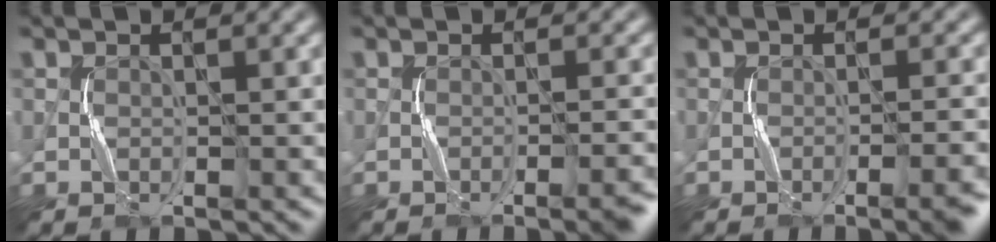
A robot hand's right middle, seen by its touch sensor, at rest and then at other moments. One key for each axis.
{"total": 2.0, "fx": -1.1, "fy": 0.2, "fz": 1.7, "tx": -0.019, "ty": 0.009, "tz": -0.019}
{"total": 3.1, "fx": -1.5, "fy": 0.4, "fz": 2.7, "tx": -0.028, "ty": 0.008, "tz": -0.023}